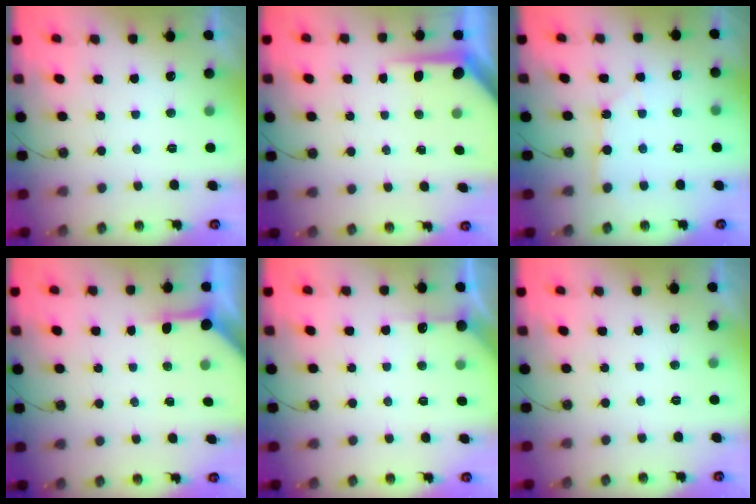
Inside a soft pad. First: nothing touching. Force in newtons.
{"total": 5.3, "press": 5.2, "slide": 0.1}
{"total": 2.2, "press": 2.2, "slide": 0.3}
{"total": 3.8, "press": 3.7, "slide": 0.4}
{"total": 5.8, "press": 5.7, "slide": 0.5}
{"total": 0.0}